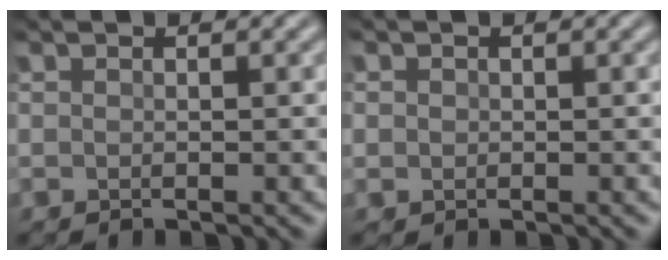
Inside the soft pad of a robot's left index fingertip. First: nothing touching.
{"total": 1.9, "force": [0.5, 1.7, 0.8], "torque": [-0.008, 0.014, -0.002]}